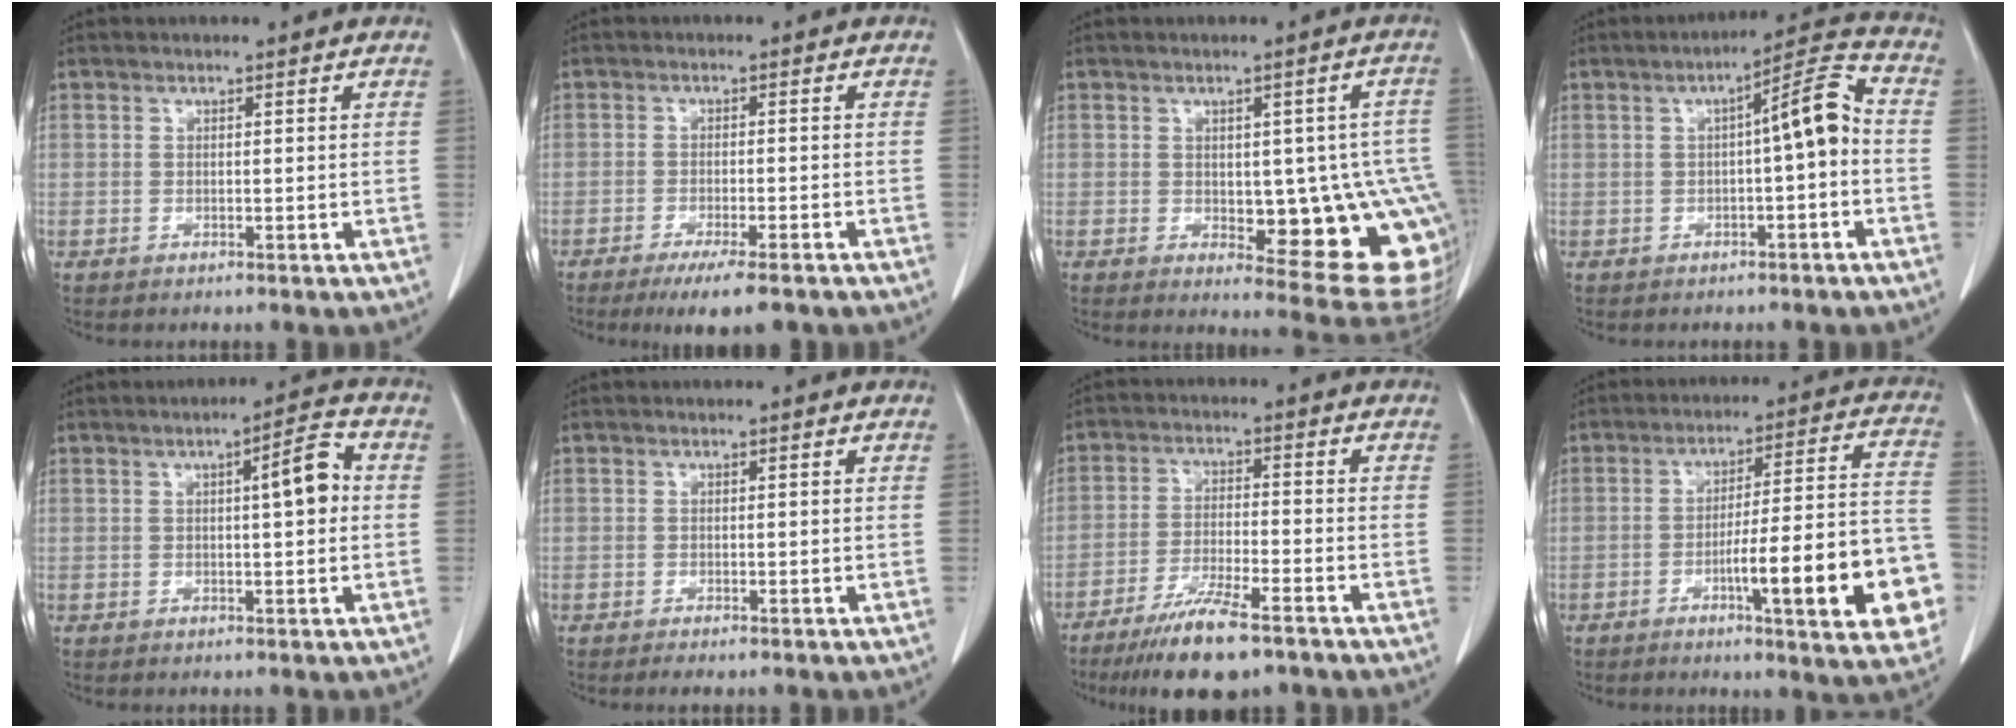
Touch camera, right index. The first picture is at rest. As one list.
[{"total": 7.9, "force": [-5.9, 0.8, 5.2], "torque": [-0.069, -0.016, -0.085]}, {"total": 15.4, "force": [-2.3, 5.4, 14.3], "torque": [-0.115, 0.012, -0.006]}, {"total": 7.3, "force": [-0.4, 0.8, 7.2], "torque": [-0.103, 0.026, -0.009]}, {"total": 5.4, "force": [0.6, 0.8, 5.3], "torque": [-0.076, 0.013, 0.005]}, {"total": 1.1, "force": [-0.8, 0.1, 0.7], "torque": [-0.010, -0.003, -0.011]}, {"total": 10.4, "force": [-7.5, 1.6, 7.0], "torque": [-0.127, -0.025, -0.127]}, {"total": 18.4, "force": [-6.1, 2.4, 17.2], "torque": [-0.177, 0.022, -0.075]}]